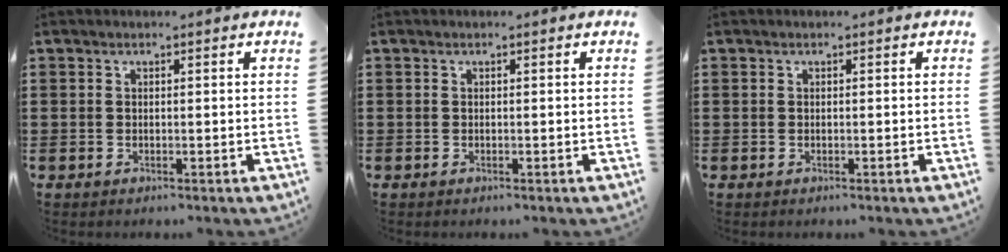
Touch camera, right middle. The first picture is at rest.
{"total": 0.0}
{"total": 0.0}